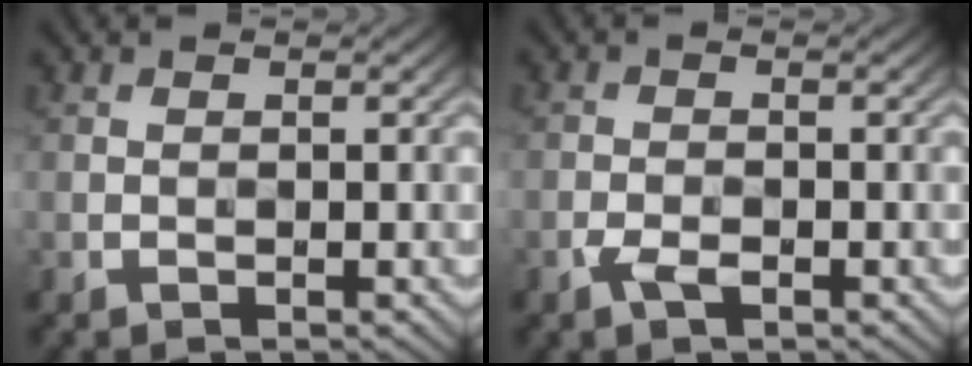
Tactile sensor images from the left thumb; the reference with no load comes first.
{"total": 2.2, "force": [-1.3, 1.1, 1.4], "torque": [-0.029, -0.002, -0.029]}